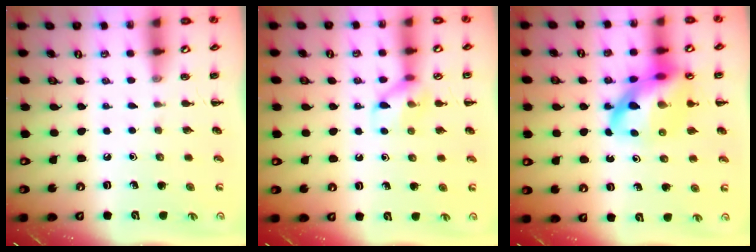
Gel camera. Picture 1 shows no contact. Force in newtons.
{"total": 9.1, "press": 9.1, "slide": 1.1}
{"total": 16.7, "press": 16.3, "slide": 3.8}